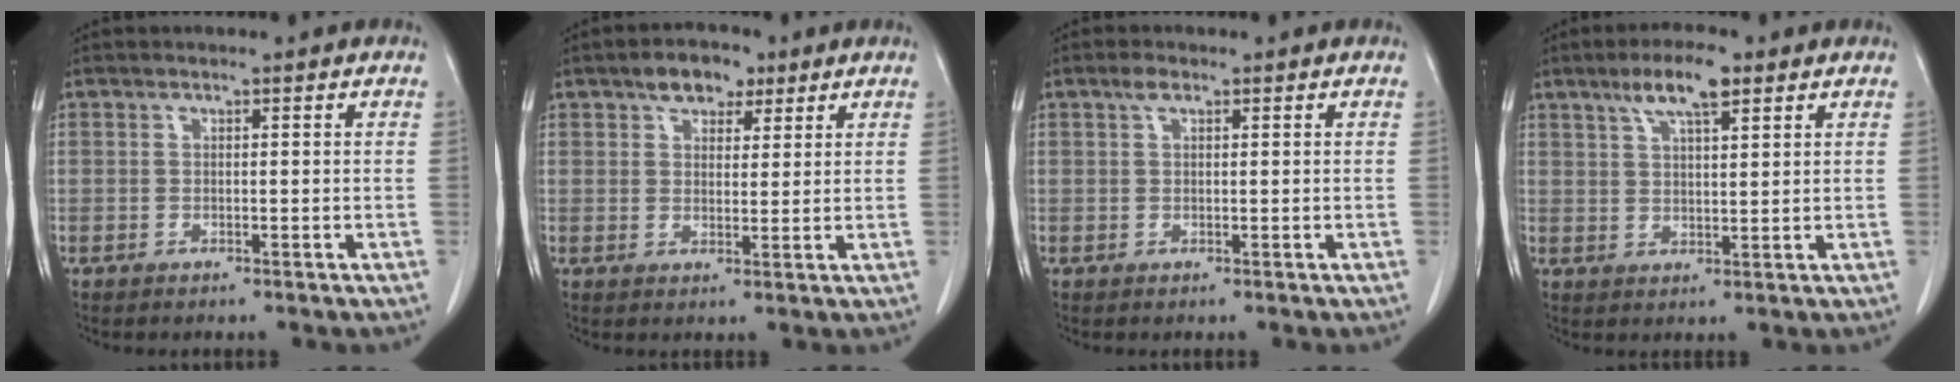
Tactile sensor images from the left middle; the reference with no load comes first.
{"total": 5.2, "force": [3.3, 2.9, 2.7], "torque": [-0.041, 0.014, 0.053]}
{"total": 1.5, "force": [0.9, 0.6, 1.0], "torque": [-0.023, 0.008, 0.015]}
{"total": 6.7, "force": [4.2, 1.4, 5.0], "torque": [-0.098, 0.009, 0.072]}